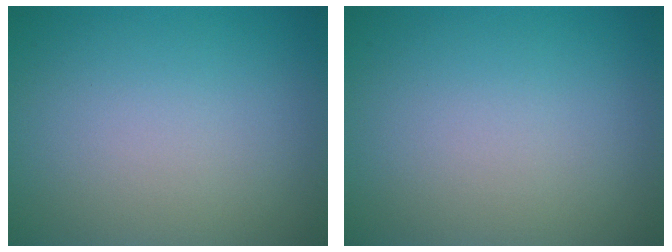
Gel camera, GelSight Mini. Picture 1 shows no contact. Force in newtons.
{"total": 0.0}